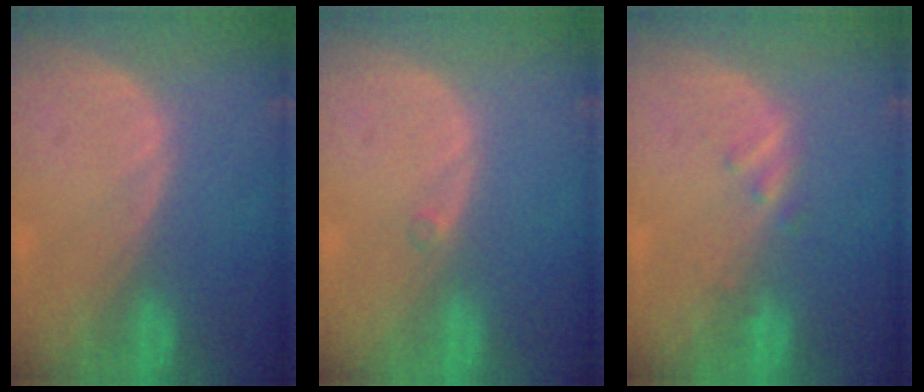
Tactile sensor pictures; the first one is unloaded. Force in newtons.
{"total": 0.5, "press": 0.5, "slide": 0.2}
{"total": 1.4, "press": 1.4, "slide": 0.2}